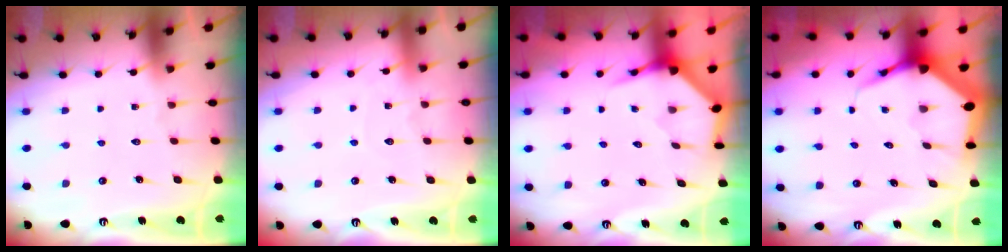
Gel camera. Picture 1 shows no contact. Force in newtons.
{"total": 4.5, "press": 4.5, "slide": 0.5}
{"total": 4.0, "press": 3.9, "slide": 0.4}
{"total": 5.9, "press": 5.9, "slide": 0.6}